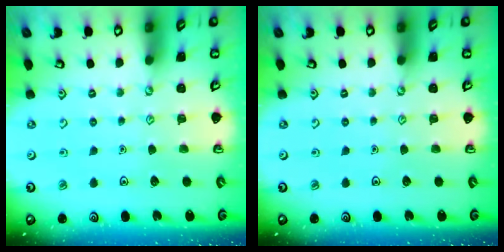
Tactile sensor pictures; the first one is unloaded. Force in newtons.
{"total": 0.0}